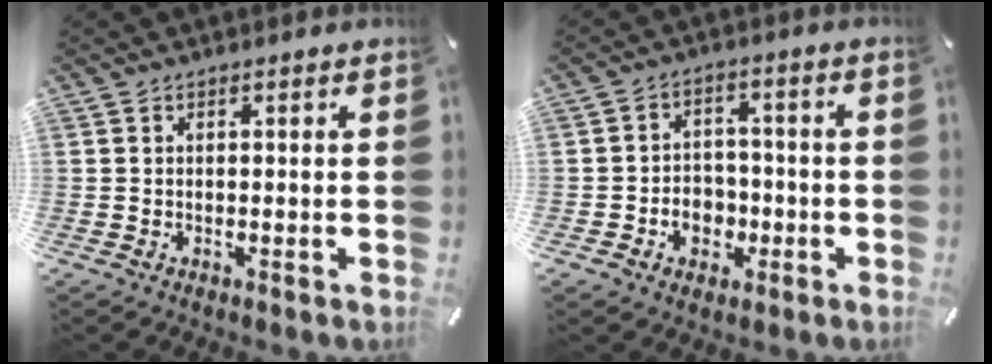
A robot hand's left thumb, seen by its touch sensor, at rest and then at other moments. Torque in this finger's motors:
{"motor_torque": [0.07, 0.16, 0.30, 0.23, 0.06]}